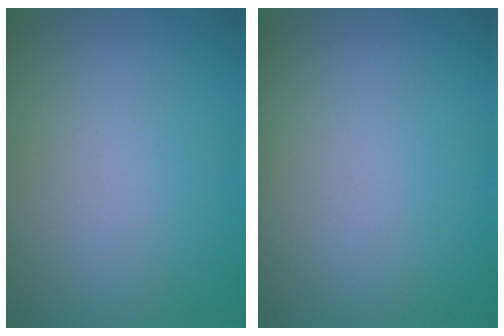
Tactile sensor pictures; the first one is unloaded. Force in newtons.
{"total": 0.0}